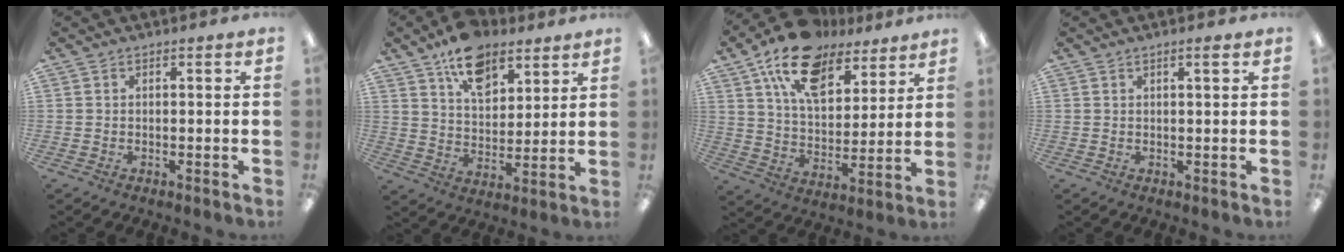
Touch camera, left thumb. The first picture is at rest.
{"total": 13.1, "force": [8.9, 7.3, 6.3], "torque": [-0.092, -0.043, 0.160]}
{"total": 17.0, "force": [11.5, 8.9, 8.8], "torque": [-0.158, -0.052, 0.208]}
{"total": 1.5, "force": [1.0, 0.1, 1.2], "torque": [-0.018, -0.002, 0.014]}